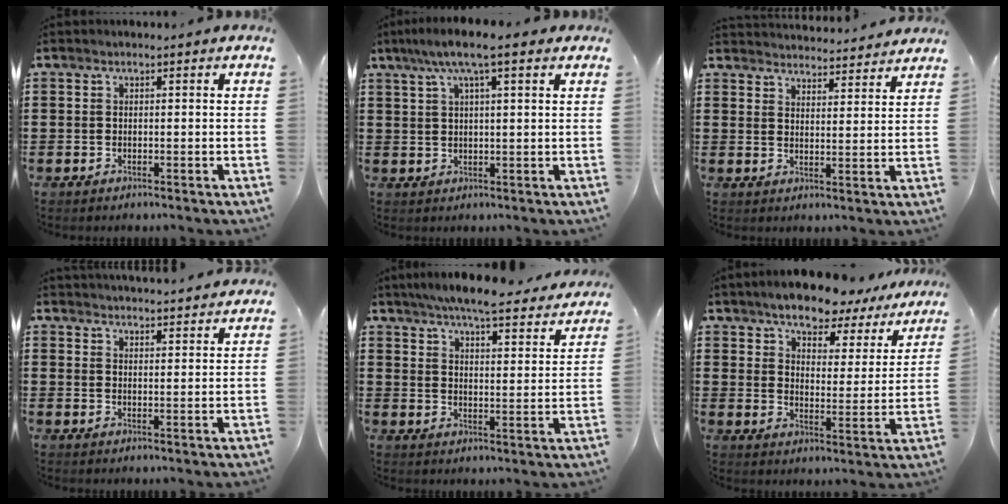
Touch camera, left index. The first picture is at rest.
{"total": 6.5, "force": [3.9, 1.2, 5.1], "torque": [-0.109, 0.008, 0.066]}
{"total": 3.9, "force": [3.9, 0.1, -0.2], "torque": [-0.002, -0.024, 0.070]}
{"total": 3.2, "force": [3.2, -0.1, -0.2], "torque": [0.001, -0.018, 0.058]}
{"total": 6.6, "force": [6.1, 0.0, 2.5], "torque": [-0.064, -0.034, 0.106]}
{"total": 7.2, "force": [6.8, 1.4, 2.0], "torque": [-0.064, -0.040, 0.118]}